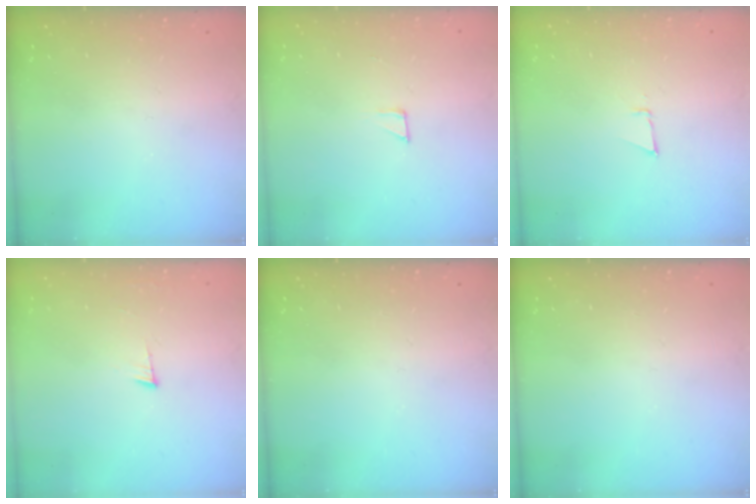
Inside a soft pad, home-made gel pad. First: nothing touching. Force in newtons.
{"total": 2.3, "press": 2.3, "slide": 0.2}
{"total": 3.8, "press": 3.7, "slide": 0.6}
{"total": 3.5, "press": 3.5, "slide": 0.5}
{"total": 0.0}
{"total": 0.0}